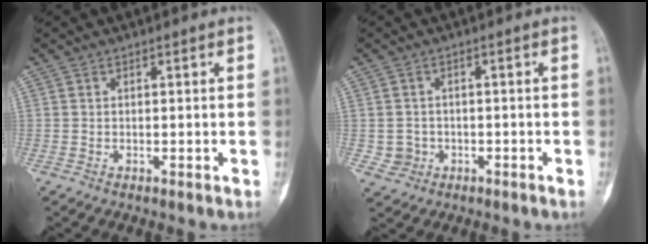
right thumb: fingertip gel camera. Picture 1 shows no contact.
{"total": 3.0, "force": [-0.6, 2.9, 0.5], "torque": [0.005, 0.007, -0.009]}